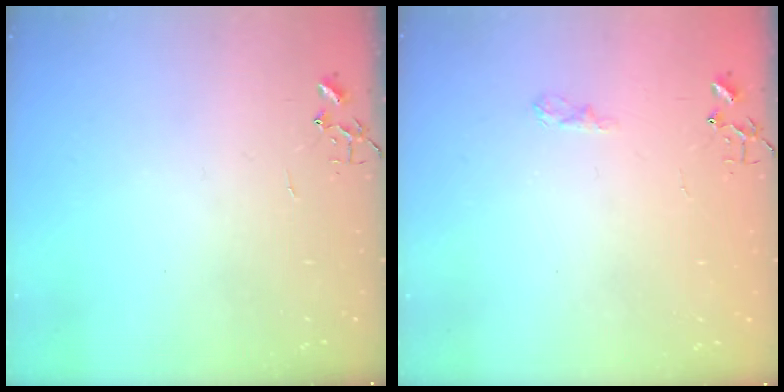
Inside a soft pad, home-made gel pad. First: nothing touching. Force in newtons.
{"total": 5.3, "press": 5.2, "slide": 0.6}